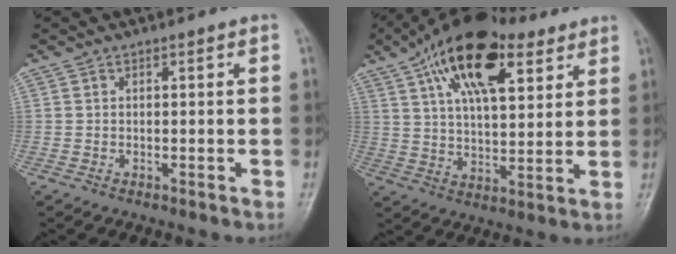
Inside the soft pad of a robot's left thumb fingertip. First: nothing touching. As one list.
[{"total": 18.3, "force": [9.2, 8.6, 13.3], "torque": [-0.193, -0.013, 0.153]}]